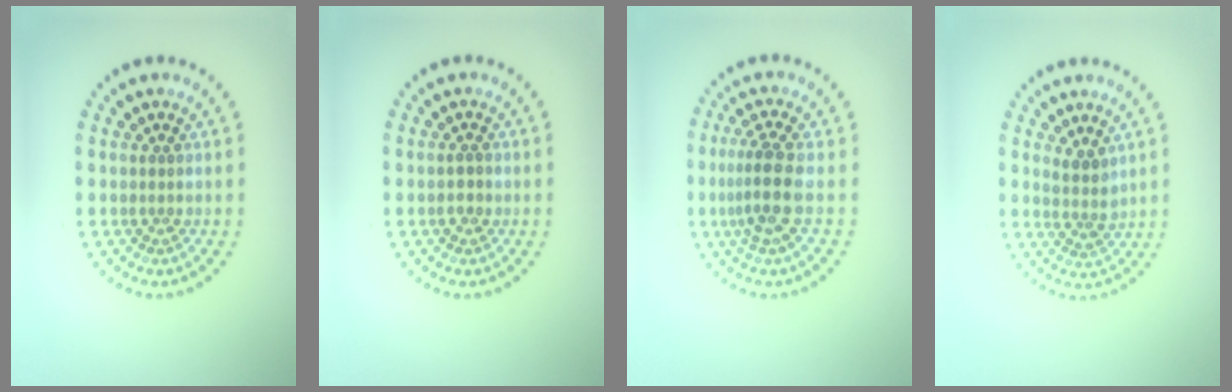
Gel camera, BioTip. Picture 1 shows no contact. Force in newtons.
{"total": 1.0, "press": 1.0, "slide": 0.1}
{"total": 3.5, "press": 2.9, "slide": 2.0}
{"total": 1.9, "press": 1.6, "slide": 1.1}